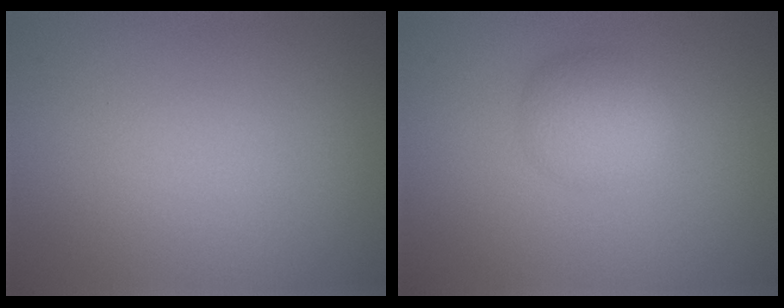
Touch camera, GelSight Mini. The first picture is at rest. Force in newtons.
{"total": 2.9, "press": 2.9, "slide": 0.0}